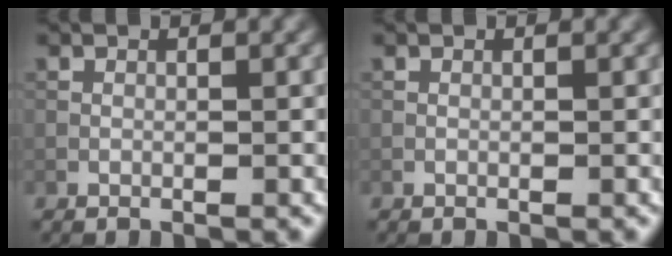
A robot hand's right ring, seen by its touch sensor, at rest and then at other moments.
{"total": 0.0}